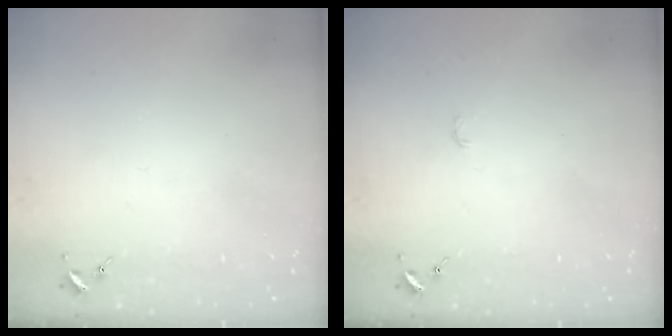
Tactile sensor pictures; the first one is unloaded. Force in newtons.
{"total": 3.0, "press": 3.0, "slide": 0.3}